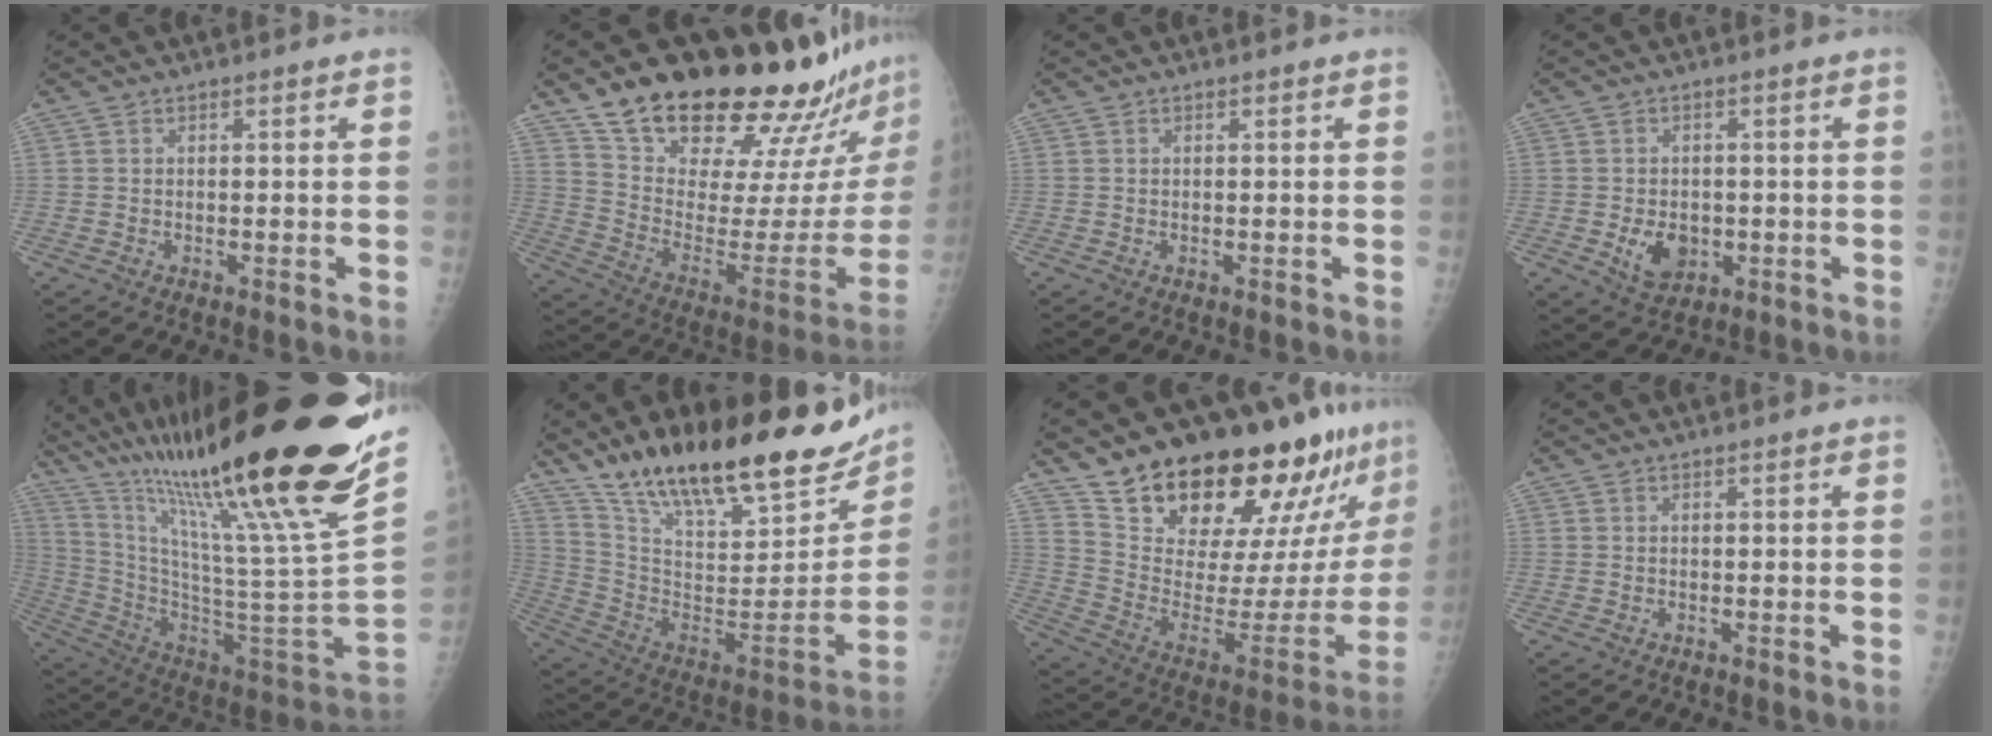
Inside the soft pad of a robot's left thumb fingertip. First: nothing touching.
{"total": 31.0, "force": [25.3, 7.2, 16.3], "torque": [-0.220, -0.151, 0.370]}
{"total": 0.0}
{"total": 6.0, "force": [-1.2, 4.5, 3.7], "torque": [-0.043, -0.002, -0.008]}
{"total": 40.8, "force": [27.0, 4.8, 30.3], "torque": [-0.428, -0.110, 0.433]}
{"total": 31.2, "force": [22.2, 10.0, 19.5], "torque": [-0.289, -0.073, 0.358]}
{"total": 28.5, "force": [22.6, 9.3, 14.7], "torque": [-0.183, -0.125, 0.333]}
{"total": 0.0}